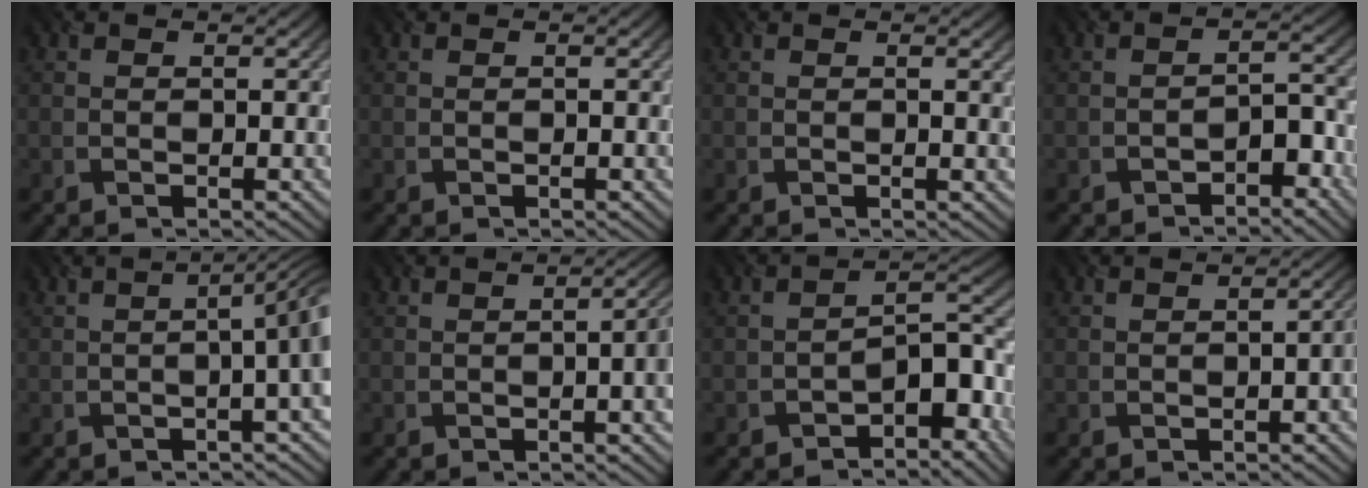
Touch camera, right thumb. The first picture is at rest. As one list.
[{"total": 0.7, "force": [0.0, 0.1, 0.7], "torque": [-0.010, 0.001, 0.000]}, {"total": 1.9, "force": [0.3, 0.3, 1.8], "torque": [-0.028, 0.001, 0.003]}, {"total": 3.1, "force": [-2.2, 1.4, 1.8], "torque": [-0.019, 0.013, -0.034]}, {"total": 6.5, "force": [-0.6, 1.8, 6.2], "torque": [-0.065, 0.006, -0.014]}, {"total": 3.7, "force": [-0.4, 1.1, 3.5], "torque": [-0.044, 0.006, -0.006]}, {"total": 6.8, "force": [-4.5, 2.6, 4.4], "torque": [-0.049, 0.010, -0.080]}, {"total": 1.9, "force": [-0.6, 0.6, 1.7], "torque": [-0.022, 0.003, -0.008]}]